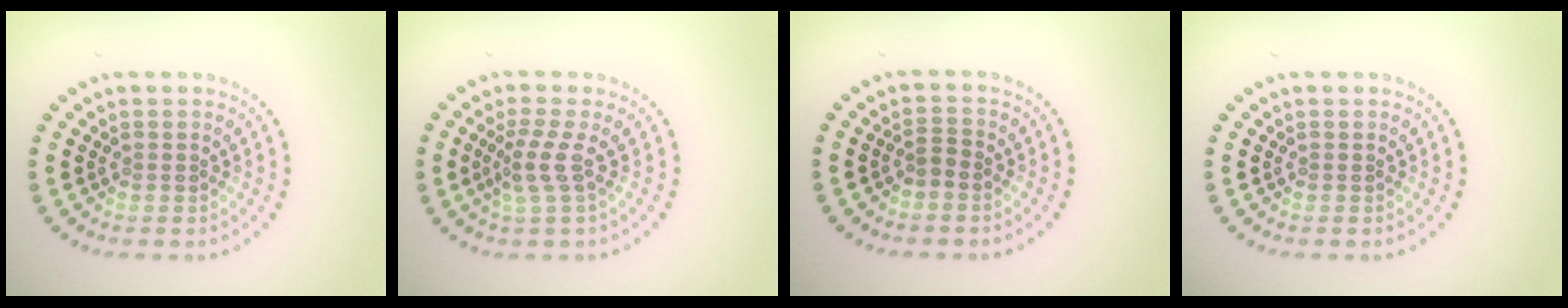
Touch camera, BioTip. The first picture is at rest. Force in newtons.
{"total": 2.2, "press": 1.5, "slide": 1.6}
{"total": 1.1, "press": 0.9, "slide": 0.6}
{"total": 0.0}